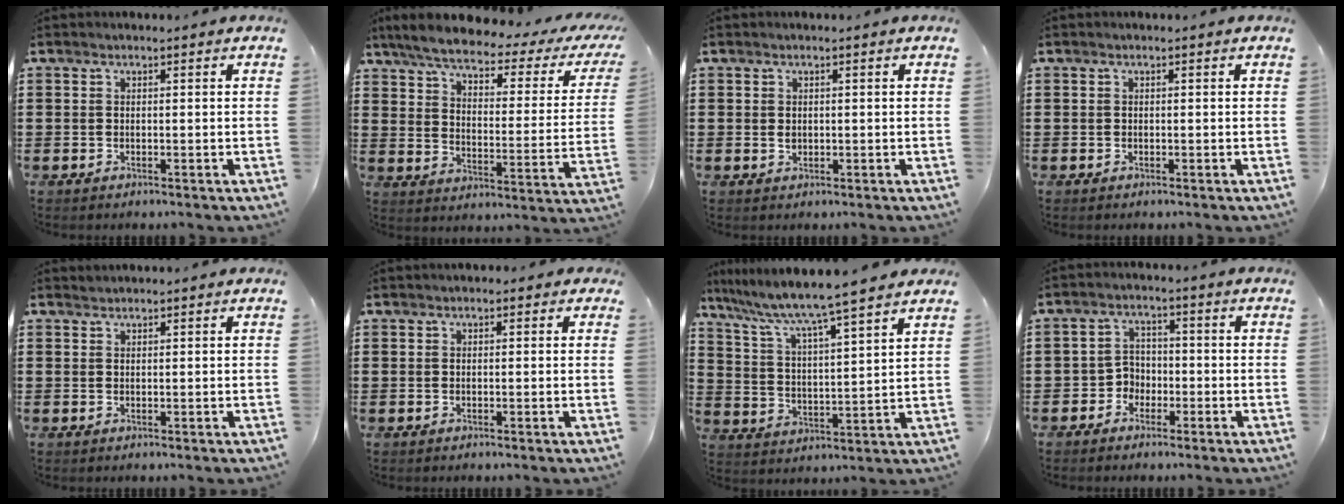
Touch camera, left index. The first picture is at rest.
{"total": 5.6, "force": [4.1, 1.0, 3.6], "torque": [-0.090, -0.022, 0.066]}
{"total": 0.9, "force": [0.1, 0.8, 0.5], "torque": [-0.013, 0.006, 0.001]}
{"total": 0.0}
{"total": 0.7, "force": [0.7, 0.1, 0.1], "torque": [-0.002, -0.001, 0.015]}
{"total": 0.7, "force": [0.2, 0.5, 0.4], "torque": [-0.009, 0.006, 0.003]}
{"total": 6.9, "force": [6.2, -0.8, 2.9], "torque": [-0.083, -0.046, 0.098]}
{"total": 3.3, "force": [-2.0, 2.6, 0.6], "torque": [-0.024, 0.008, -0.045]}